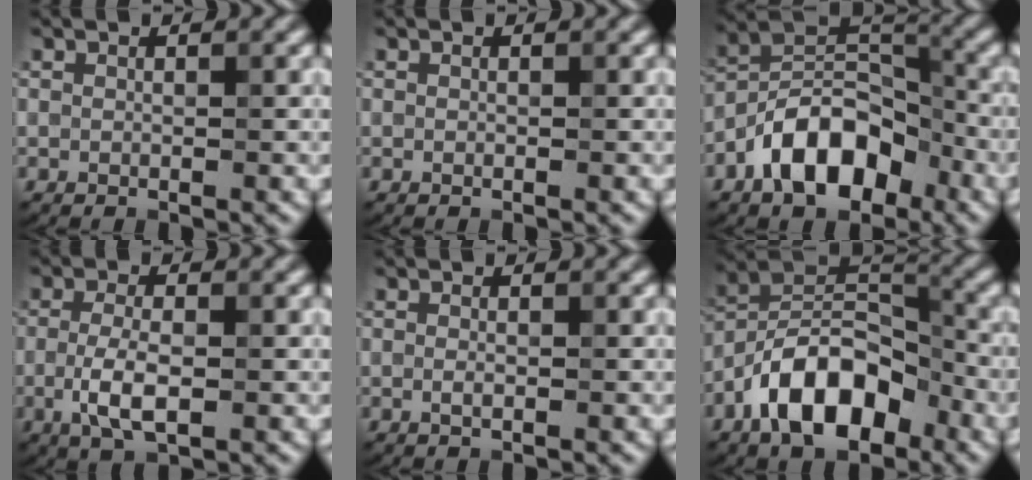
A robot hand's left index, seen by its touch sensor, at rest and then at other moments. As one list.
[{"total": 0.0}, {"total": 8.8, "force": [-4.5, 4.8, 5.8], "torque": [-0.087, 0.015, -0.092]}, {"total": 3.9, "force": [-0.9, 1.5, 3.5], "torque": [-0.079, -0.005, -0.022]}, {"total": 0.7, "force": [-0.1, 0.2, 0.7], "torque": [-0.015, -0.003, -0.003]}, {"total": 9.8, "force": [-5.1, 4.9, 6.8], "torque": [-0.106, 0.020, -0.102]}]